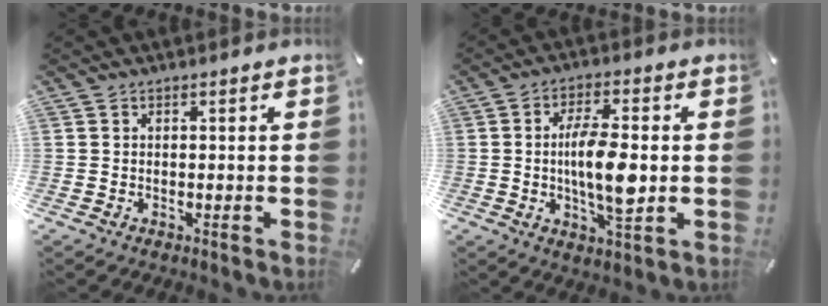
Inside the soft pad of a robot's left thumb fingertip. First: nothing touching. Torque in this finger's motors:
{"motor_torque": [0.03, 0.78, 1.36, -0.11, 0.44]}